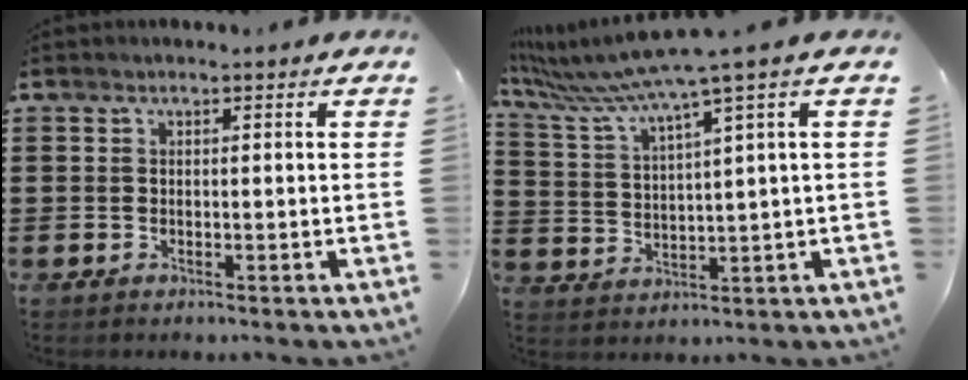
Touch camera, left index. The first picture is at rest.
{"total": 6.2, "force": [4.6, -0.8, 4.1], "torque": [-0.108, -0.039, 0.072]}